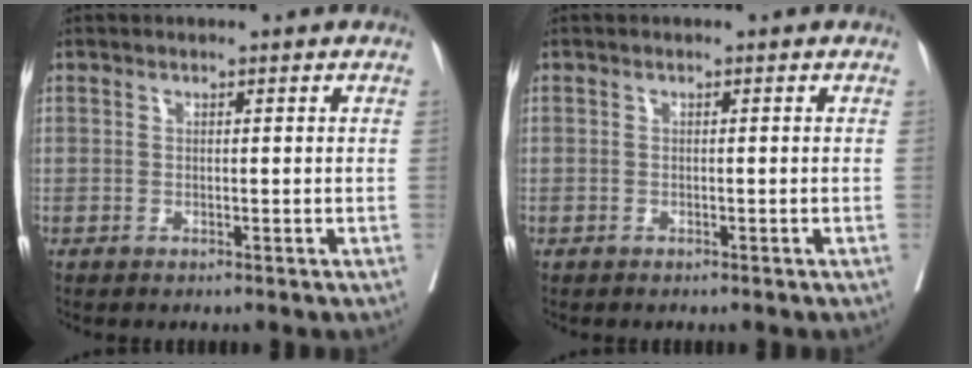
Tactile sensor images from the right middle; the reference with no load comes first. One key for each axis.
{"total": 0.0}